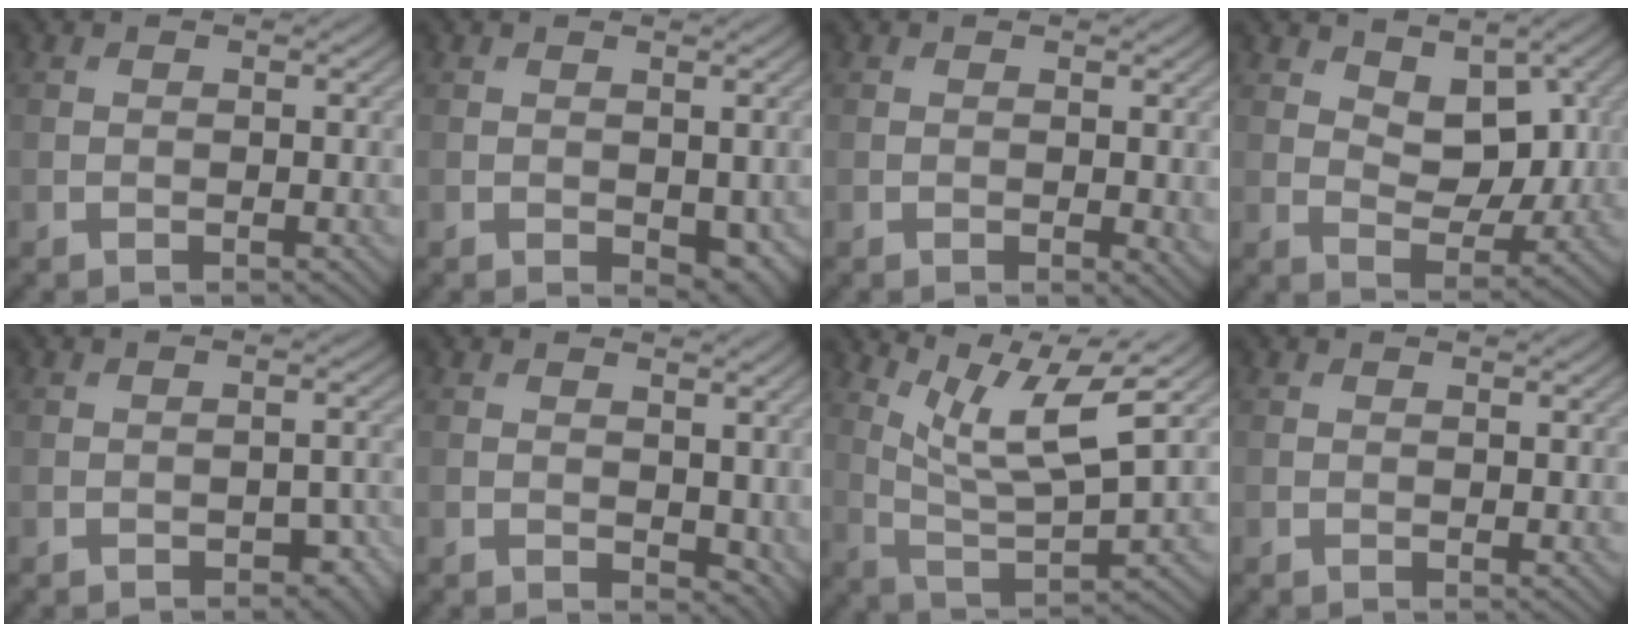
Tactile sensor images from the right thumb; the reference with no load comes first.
{"total": 3.0, "force": [-0.4, 1.8, 2.4], "torque": [-0.034, -0.013, 0.000]}
{"total": 1.4, "force": [0.1, 0.8, 1.2], "torque": [-0.013, -0.007, 0.004]}
{"total": 6.9, "force": [3.4, 4.0, 4.5], "torque": [-0.080, -0.010, 0.049]}
{"total": 3.1, "force": [-1.6, 1.7, 2.0], "torque": [-0.024, -0.004, -0.017]}
{"total": 3.7, "force": [1.2, 2.4, 2.6], "torque": [-0.039, -0.009, 0.029]}
{"total": 10.1, "force": [5.8, 2.2, 7.9], "torque": [-0.165, 0.000, 0.116]}
{"total": 0.6, "force": [0.4, 0.2, 0.4], "torque": [-0.005, -0.001, 0.007]}